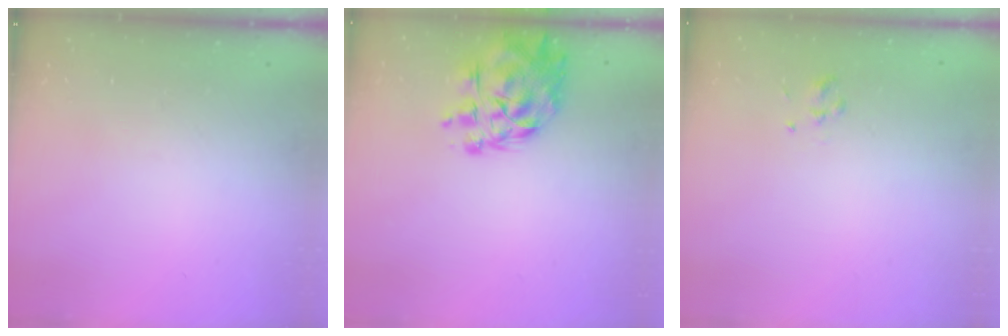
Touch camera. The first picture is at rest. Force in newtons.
{"total": 10.2, "press": 9.6, "slide": 3.5}
{"total": 1.4, "press": 1.3, "slide": 0.4}